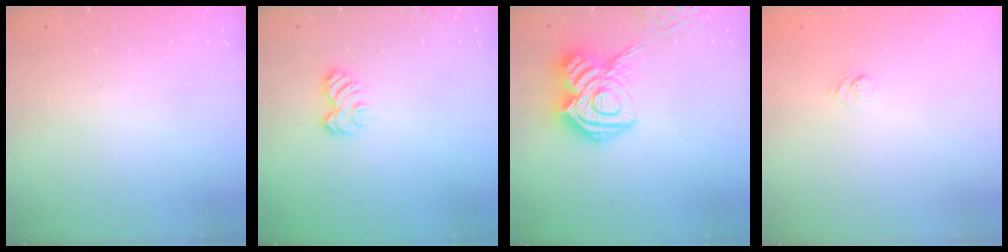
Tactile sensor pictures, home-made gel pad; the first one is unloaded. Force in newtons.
{"total": 5.5, "press": 5.4, "slide": 0.5}
{"total": 18.1, "press": 18.1, "slide": 1.7}
{"total": 3.2, "press": 3.0, "slide": 1.0}